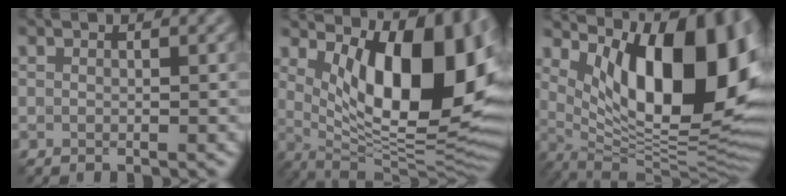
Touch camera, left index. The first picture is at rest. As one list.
[{"total": 13.9, "force": [3.7, 5.6, 12.1], "torque": [-0.159, -0.013, 0.065]}, {"total": 15.3, "force": [4.6, 6.3, 13.2], "torque": [-0.160, -0.012, 0.075]}]